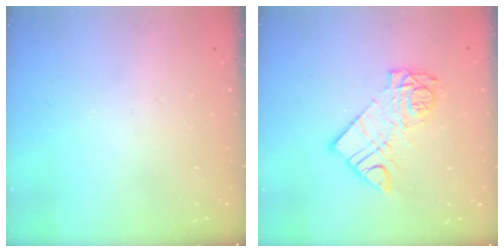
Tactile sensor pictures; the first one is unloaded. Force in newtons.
{"total": 11.4, "press": 11.3, "slide": 0.9}